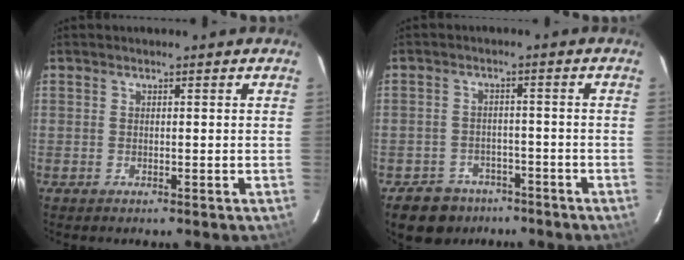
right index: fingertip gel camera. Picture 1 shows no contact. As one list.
[{"total": 8.5, "force": [-6.0, 5.8, 1.8], "torque": [-0.060, 0.019, -0.077]}]